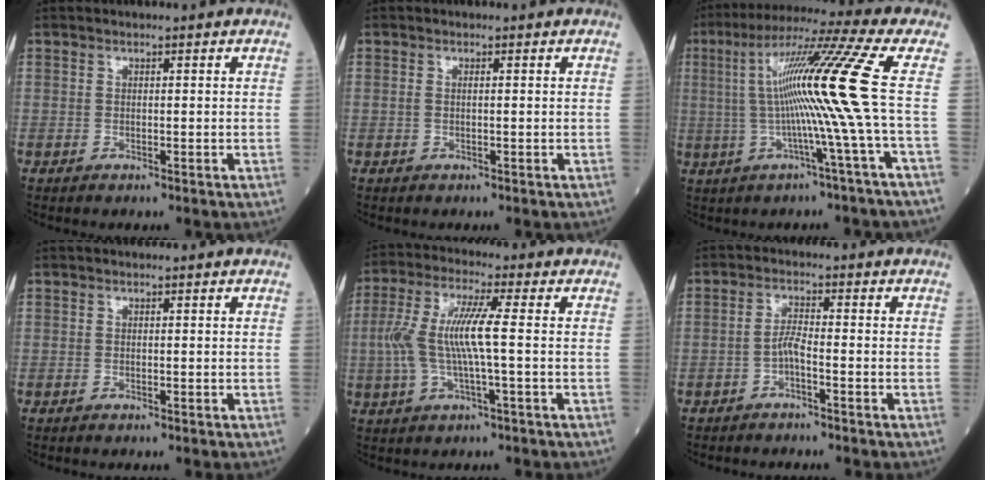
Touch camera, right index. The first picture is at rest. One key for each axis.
{"total": 0.6, "fx": 0.0, "fy": 0.1, "fz": 0.6, "tx": -0.016, "ty": 0.001, "tz": 0.001}
{"total": 14.0, "fx": 0.5, "fy": -3.2, "fz": 13.7, "tx": -0.238, "ty": 0.016, "tz": 0.008}
{"total": 0.0}
{"total": 8.9, "fx": -0.2, "fy": 0.9, "fz": 8.9, "tx": -0.191, "ty": 0.016, "tz": -0.010}
{"total": 2.4, "fx": -1.3, "fy": 0.2, "fz": 2.0, "tx": -0.039, "ty": 0.001, "tz": -0.027}